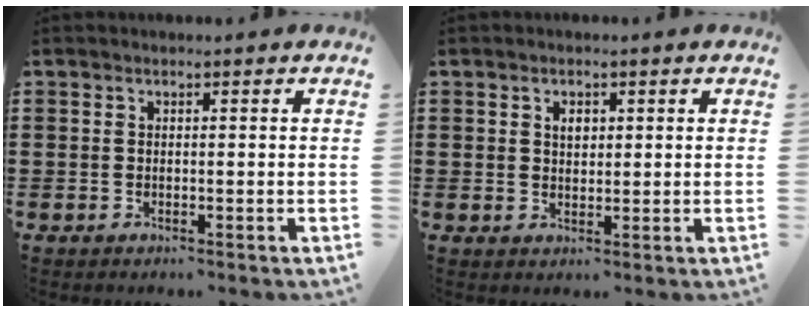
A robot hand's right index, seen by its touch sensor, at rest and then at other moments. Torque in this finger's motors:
{"motor_torque": [0.55, 0.25, 0.05, 0.05]}